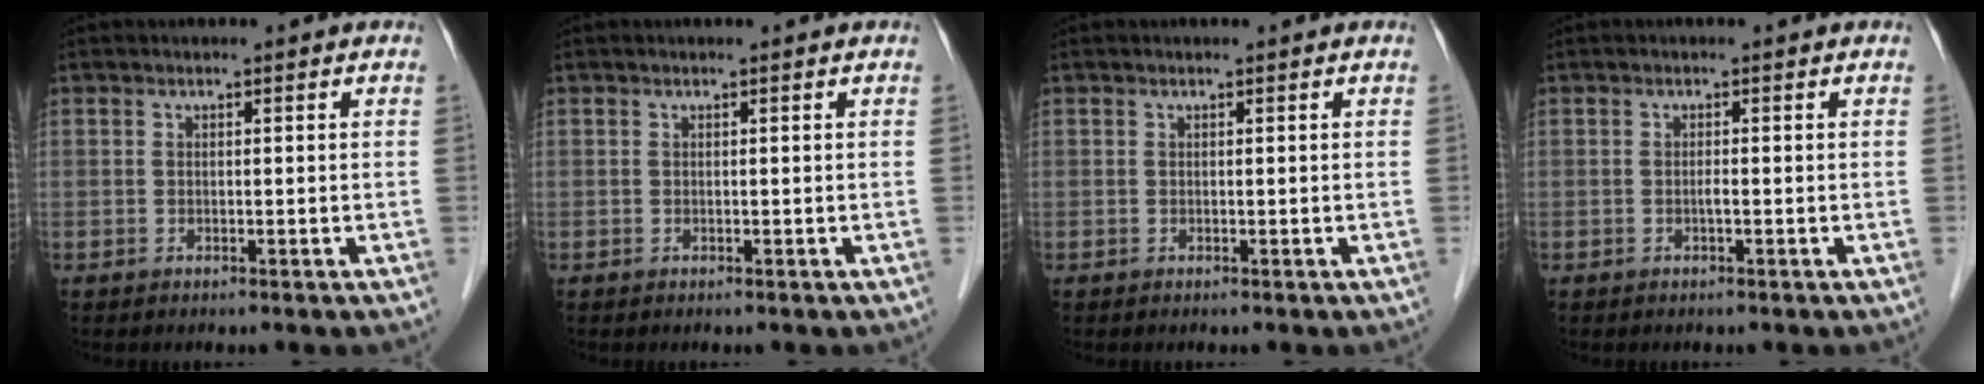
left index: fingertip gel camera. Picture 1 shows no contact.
{"total": 0.0}
{"total": 0.0}
{"total": 0.5, "force": [-0.1, -0.2, 0.5], "torque": [-0.008, 0.000, -0.004]}